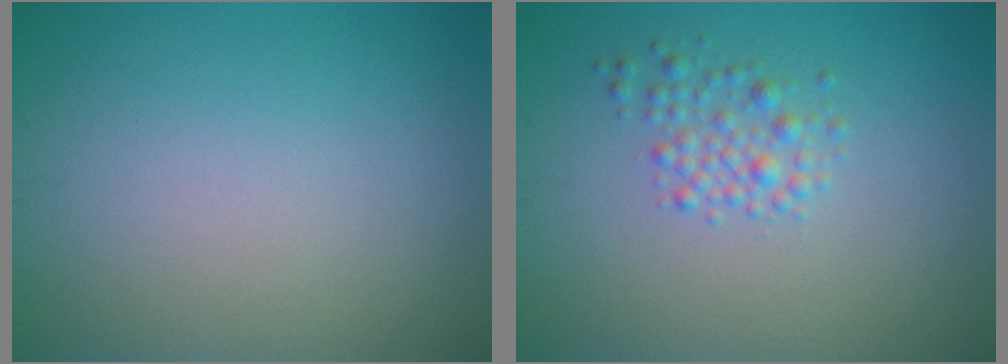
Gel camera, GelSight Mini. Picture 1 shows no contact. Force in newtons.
{"total": 2.0, "press": 2.0, "slide": 0.0}